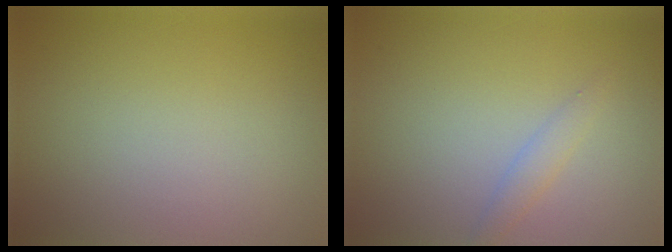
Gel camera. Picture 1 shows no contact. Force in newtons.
{"total": 1.3, "press": 1.3, "slide": 0.0}